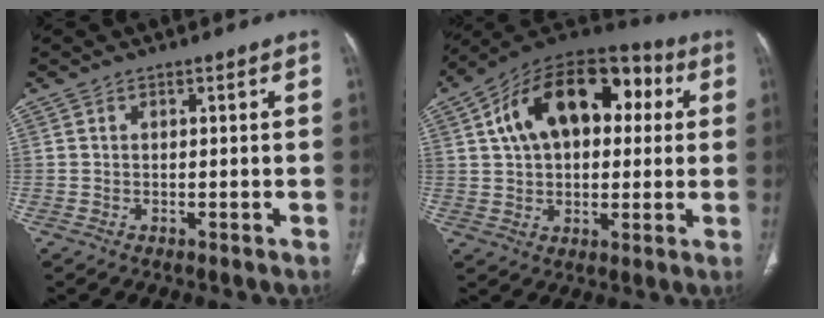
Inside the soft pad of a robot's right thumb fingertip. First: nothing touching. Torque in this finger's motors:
{"motor_torque": [-1.41, 2.13, 0.55, -0.10, 0.25]}